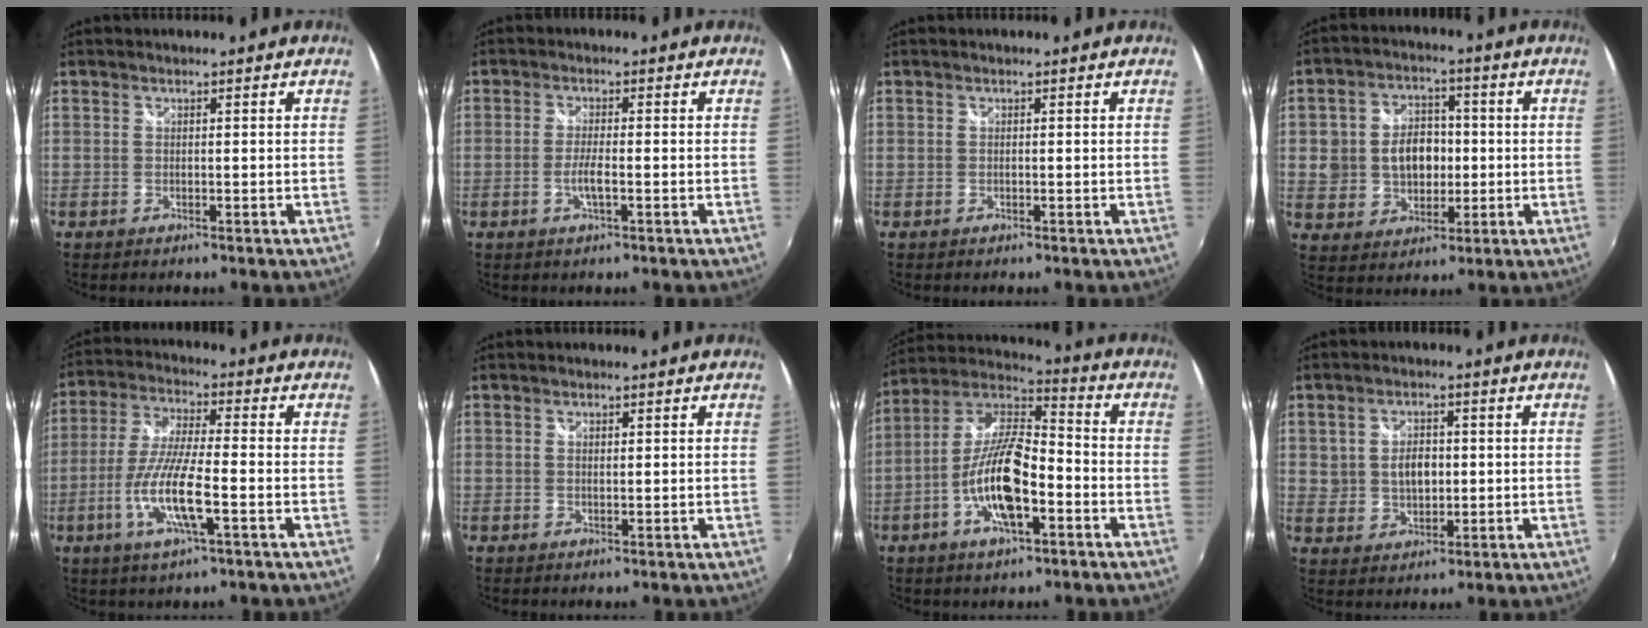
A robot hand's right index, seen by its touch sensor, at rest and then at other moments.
{"total": 3.2, "force": [-1.2, 0.2, 3.0], "torque": [-0.060, -0.003, -0.023]}
{"total": 0.0}
{"total": 10.5, "force": [0.0, 8.8, 5.8], "torque": [-0.128, 0.021, 0.011]}
{"total": 11.8, "force": [-4.0, 1.7, 10.9], "torque": [-0.227, -0.009, -0.077]}
{"total": 0.7, "force": [0.3, 0.4, 0.5], "torque": [-0.008, 0.002, 0.005]}
{"total": 14.5, "force": [-5.2, 4.9, 12.6], "torque": [-0.253, 0.000, -0.100]}
{"total": 5.8, "force": [0.7, 4.5, 3.7], "torque": [-0.066, 0.005, 0.017]}